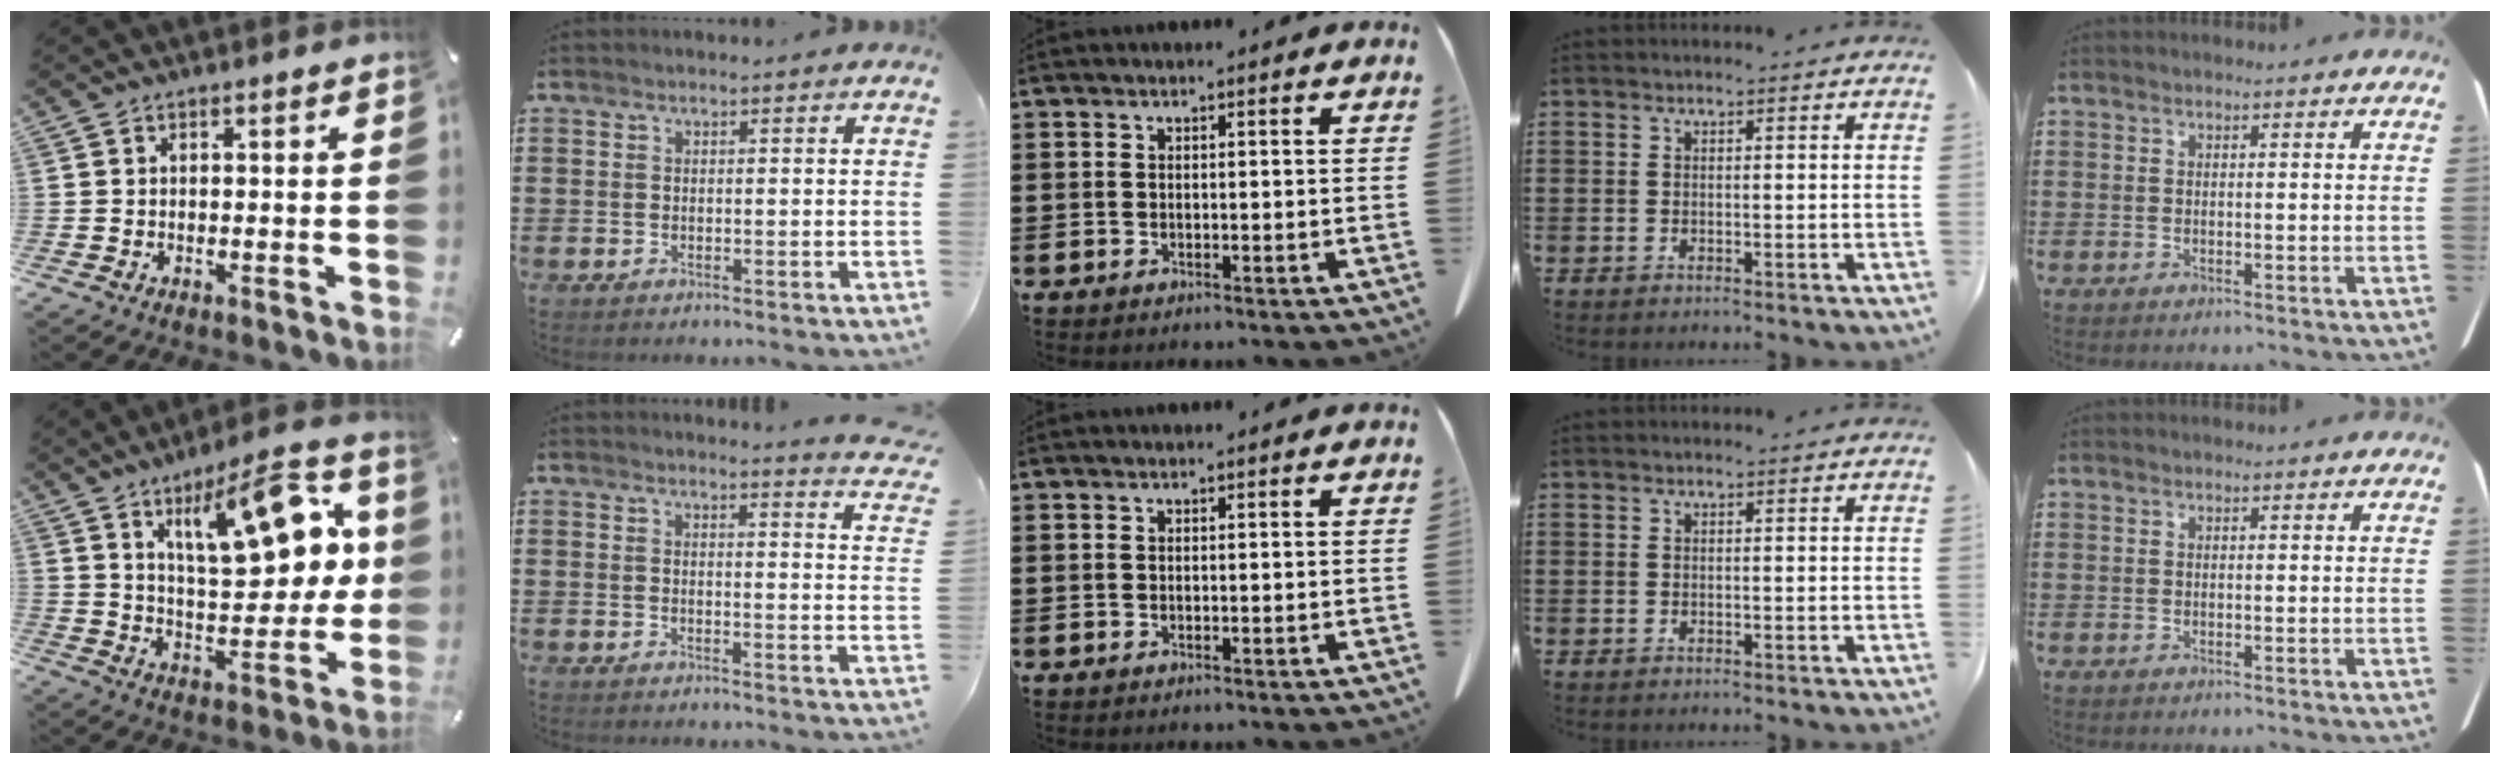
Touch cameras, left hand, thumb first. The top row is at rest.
{"thumb": {"total": 18.9, "force": [9.4, 7.8, 14.5], "torque": [-0.203, -0.042, 0.148]}, "index": {"total": 3.0, "force": [2.9, -0.6, 0.5], "torque": [-0.015, -0.019, 0.049]}}